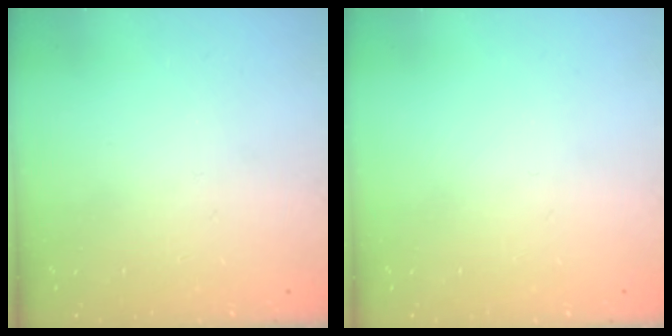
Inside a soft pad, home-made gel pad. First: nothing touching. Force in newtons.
{"total": 0.0}